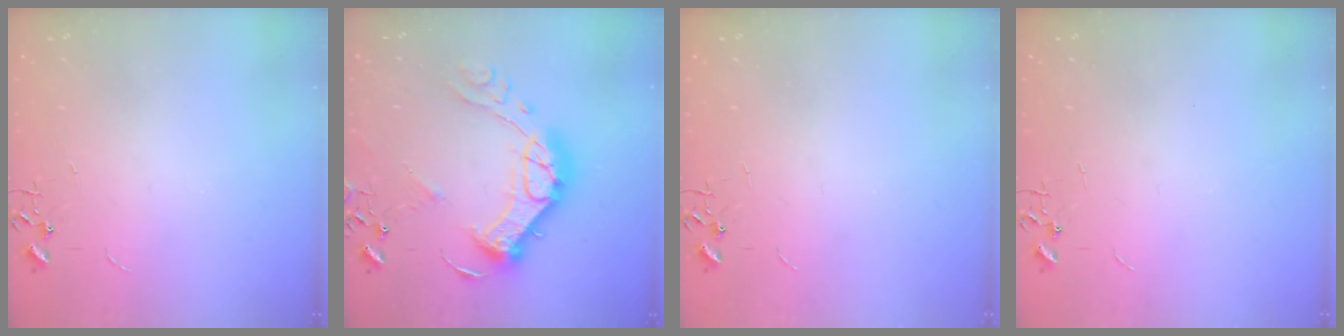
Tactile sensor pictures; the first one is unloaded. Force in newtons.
{"total": 18.4, "press": 18.4, "slide": 1.4}
{"total": 0.0}
{"total": 0.0}